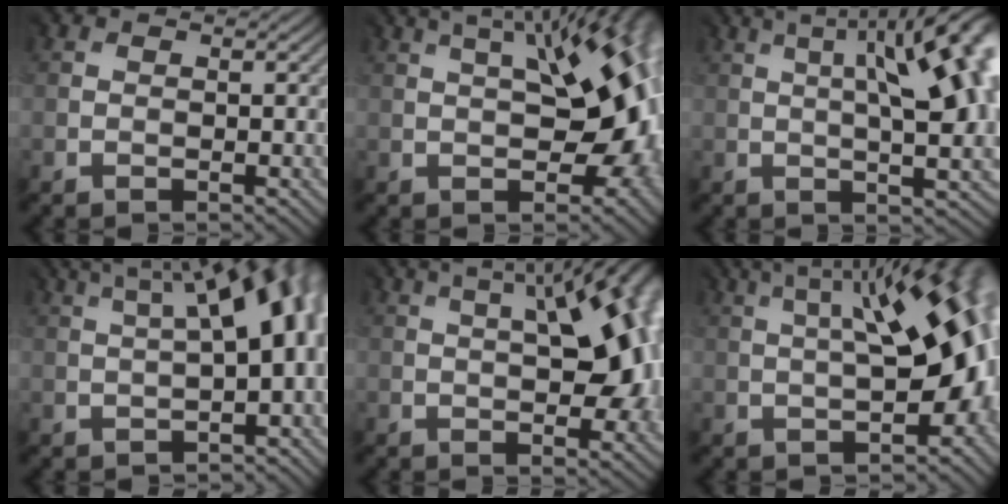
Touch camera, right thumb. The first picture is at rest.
{"total": 14.7, "force": [1.7, 6.4, 13.2], "torque": [-0.154, 0.042, 0.015]}
{"total": 14.5, "force": [3.0, 4.6, 13.5], "torque": [-0.158, 0.043, 0.044]}
{"total": 9.3, "force": [1.1, 3.2, 8.7], "torque": [-0.080, 0.039, 0.006]}
{"total": 13.2, "force": [1.7, 5.1, 12.0], "torque": [-0.150, 0.031, 0.023]}
{"total": 14.6, "force": [1.5, 4.8, 13.7], "torque": [-0.160, 0.030, 0.015]}